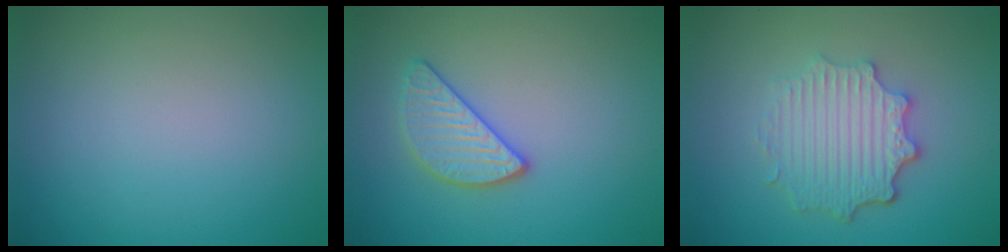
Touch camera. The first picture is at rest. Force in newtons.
{"total": 2.8, "press": 2.7, "slide": 0.4}
{"total": 4.7, "press": 3.7, "slide": 2.9}